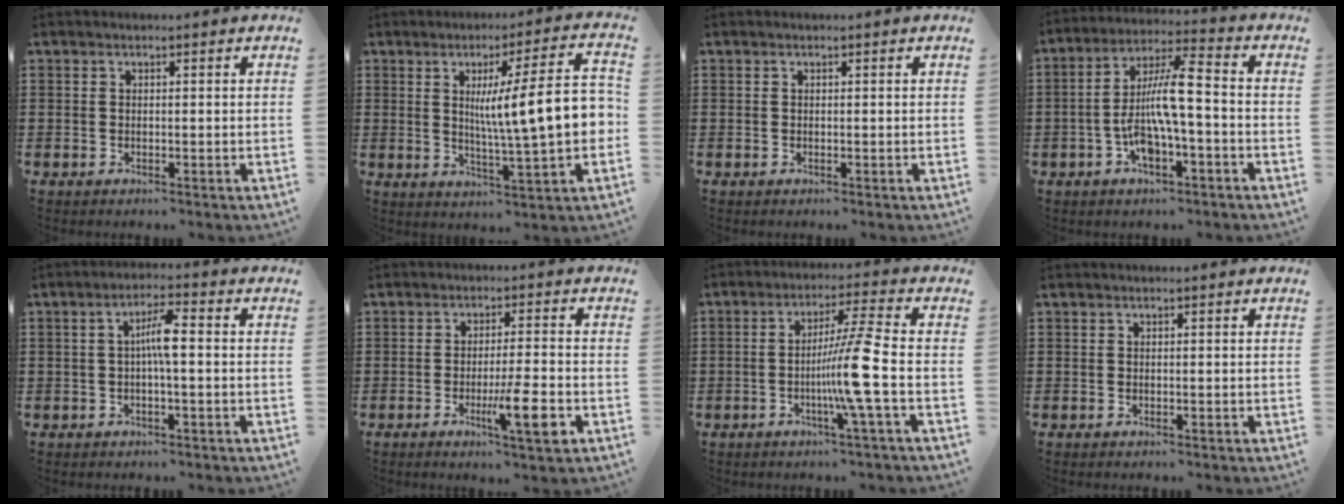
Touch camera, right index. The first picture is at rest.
{"total": 12.9, "force": [1.2, 1.7, 12.7], "torque": [-0.201, -0.009, 0.015]}
{"total": 0.0}
{"total": 9.9, "force": [-2.4, 2.4, 9.3], "torque": [-0.193, -0.006, -0.049]}
{"total": 4.3, "force": [-0.2, 0.6, 4.2], "torque": [-0.078, 0.005, -0.008]}
{"total": 7.5, "force": [-2.9, 0.7, 6.9], "torque": [-0.112, -0.010, -0.046]}
{"total": 8.9, "force": [-2.3, -1.3, 8.5], "torque": [-0.152, -0.014, -0.050]}
{"total": 0.0}